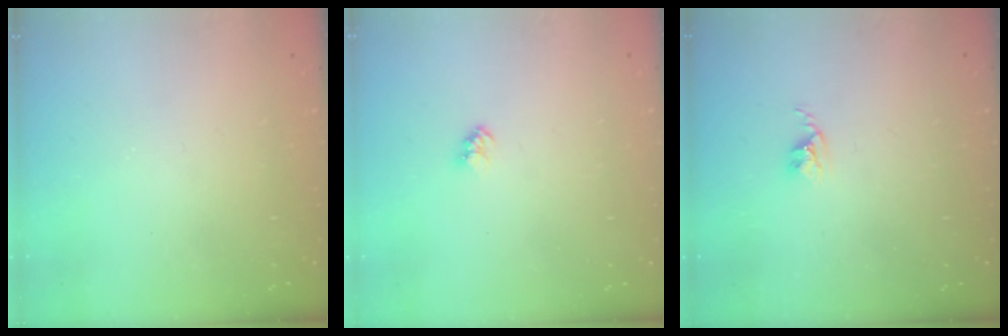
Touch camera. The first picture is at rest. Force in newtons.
{"total": 2.4, "press": 2.4, "slide": 0.2}
{"total": 2.6, "press": 2.6, "slide": 0.4}